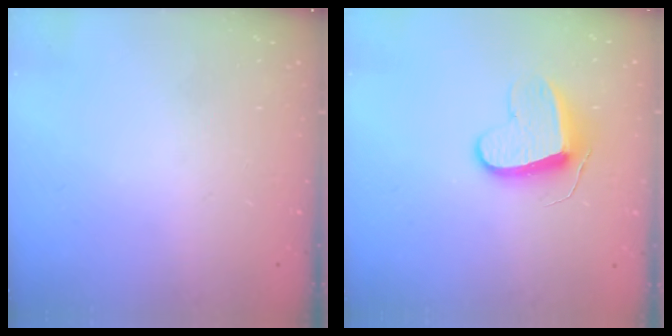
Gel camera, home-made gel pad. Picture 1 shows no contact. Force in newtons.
{"total": 9.2, "press": 9.2, "slide": 0.3}